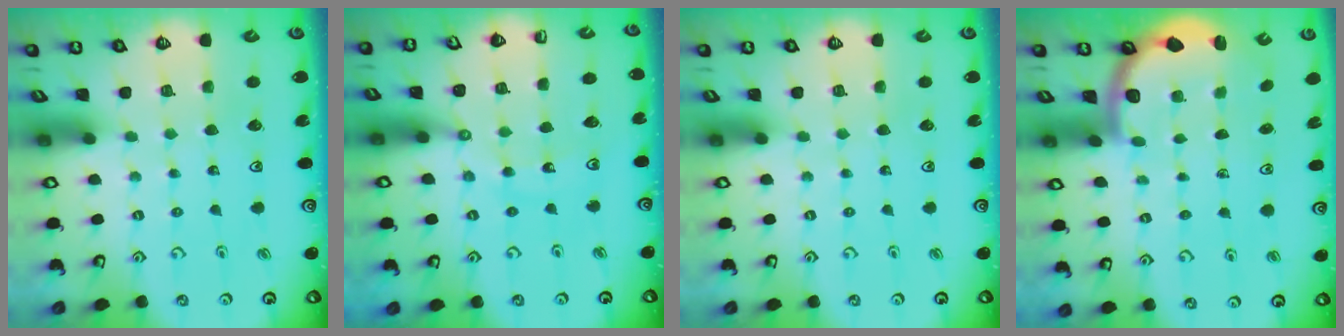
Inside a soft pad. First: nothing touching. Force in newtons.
{"total": 11.0, "press": 10.9, "slide": 1.4}
{"total": 0.0}
{"total": 2.5, "press": 2.4, "slide": 0.7}